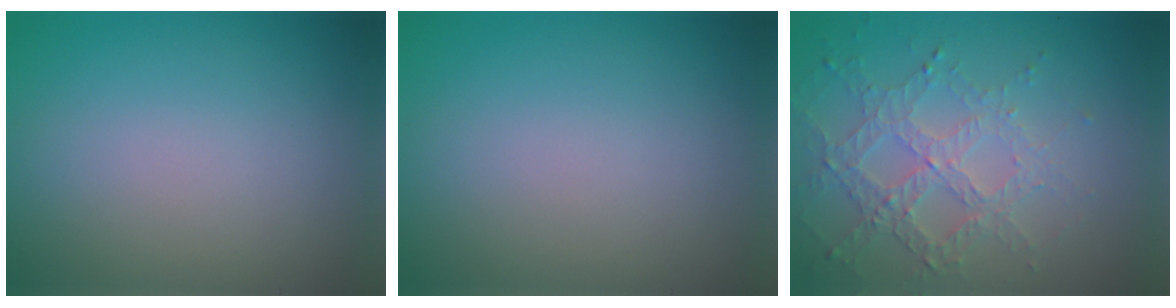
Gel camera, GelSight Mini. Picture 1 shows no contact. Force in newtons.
{"total": 0.0}
{"total": 4.6, "press": 3.2, "slide": 3.4}